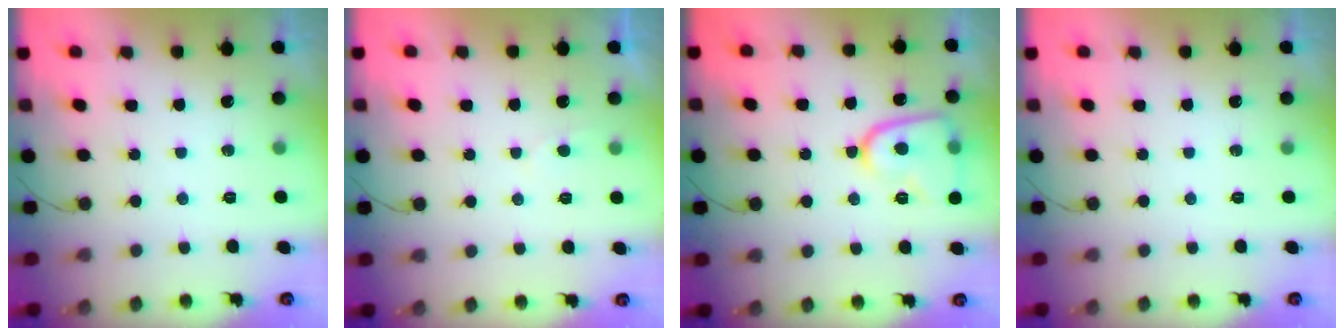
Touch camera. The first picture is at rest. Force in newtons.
{"total": 2.0, "press": 1.9, "slide": 0.3}
{"total": 12.5, "press": 12.4, "slide": 1.2}
{"total": 0.0}